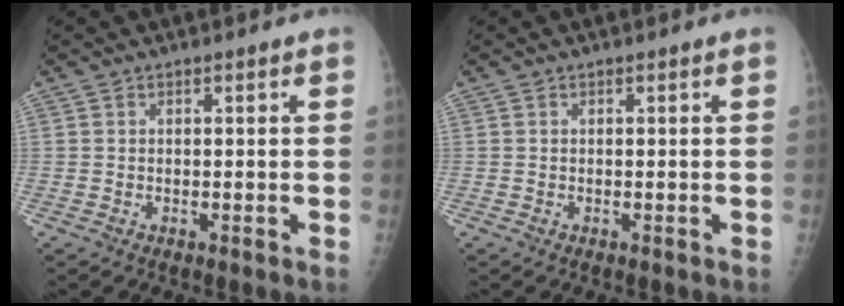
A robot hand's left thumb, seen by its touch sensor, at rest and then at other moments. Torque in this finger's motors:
{"motor_torque": [0.00, 0.00, -0.07, -0.06, 0.00]}